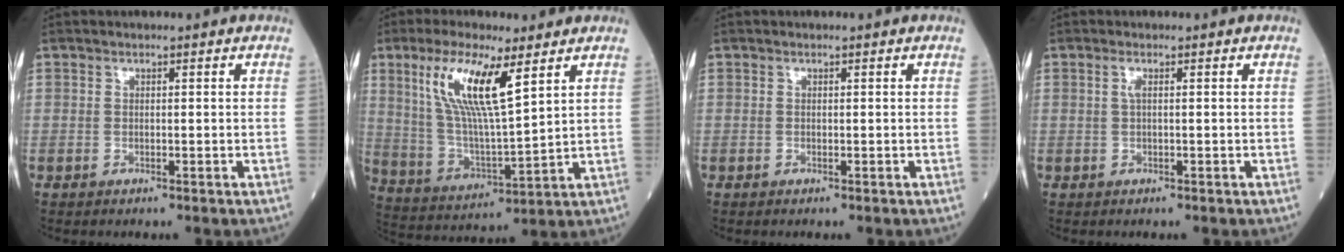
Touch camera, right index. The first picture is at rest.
{"total": 13.0, "force": [6.2, 2.0, 11.3], "torque": [-0.238, 0.000, 0.124]}
{"total": 0.0}
{"total": 1.0, "force": [0.3, 0.0, 0.9], "torque": [-0.026, 0.001, 0.005]}